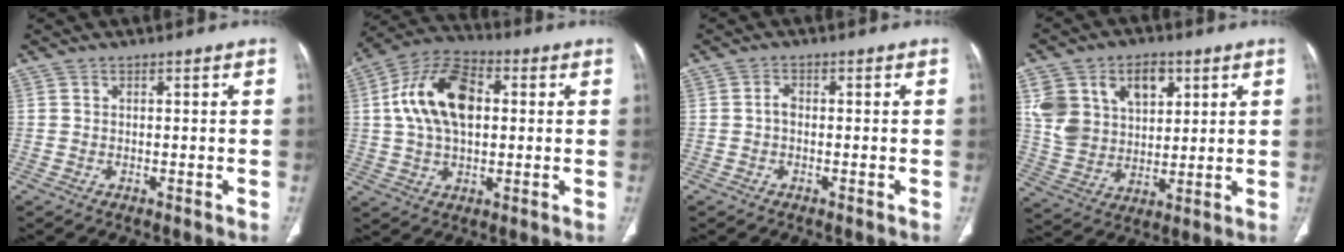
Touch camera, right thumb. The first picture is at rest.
{"total": 15.6, "force": [2.4, 9.4, 12.3], "torque": [-0.219, 0.021, 0.036]}
{"total": 1.6, "force": [-0.3, 1.1, 1.2], "torque": [-0.018, 0.005, -0.010]}
{"total": 15.3, "force": [5.8, 10.8, 9.3], "torque": [-0.126, -0.009, 0.118]}